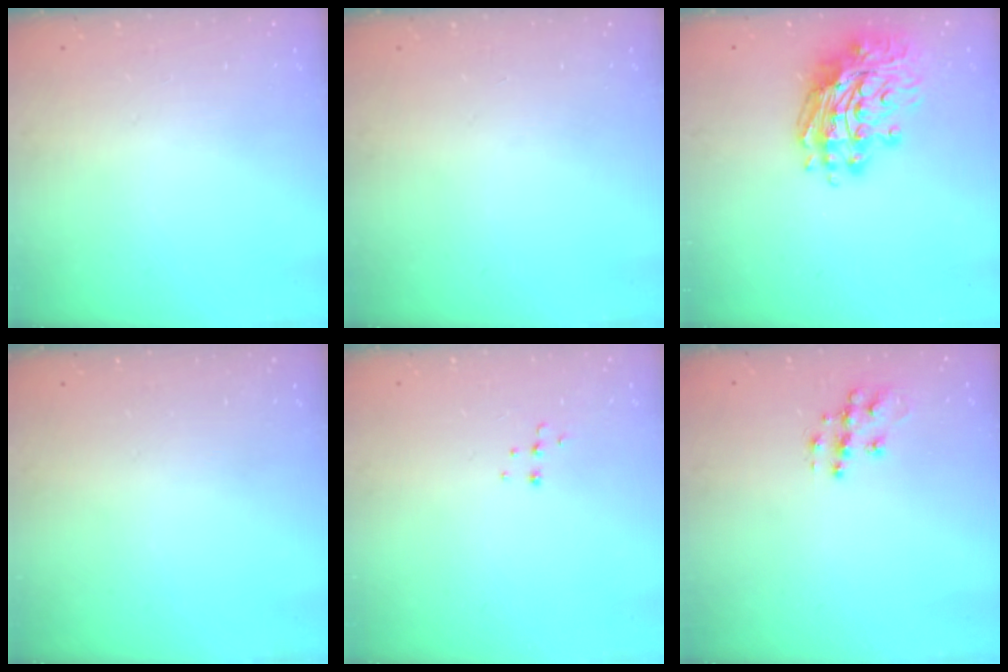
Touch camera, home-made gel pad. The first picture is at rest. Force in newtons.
{"total": 0.0}
{"total": 15.0, "press": 14.9, "slide": 1.6}
{"total": 0.0}
{"total": 5.1, "press": 5.0, "slide": 0.4}
{"total": 10.2, "press": 10.2, "slide": 0.7}